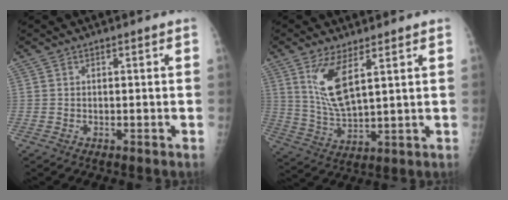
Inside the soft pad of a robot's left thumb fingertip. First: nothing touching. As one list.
[{"total": 9.4, "force": [4.3, 2.9, 7.9], "torque": [-0.157, -0.031, 0.097]}]